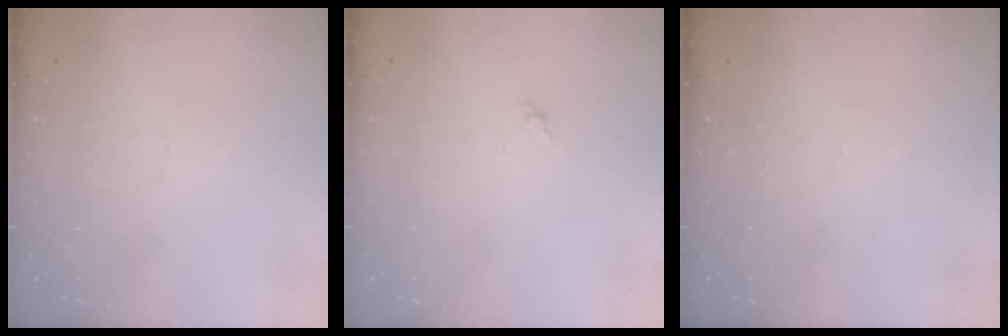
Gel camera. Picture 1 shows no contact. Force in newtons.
{"total": 1.4, "press": 1.2, "slide": 0.6}
{"total": 0.0}